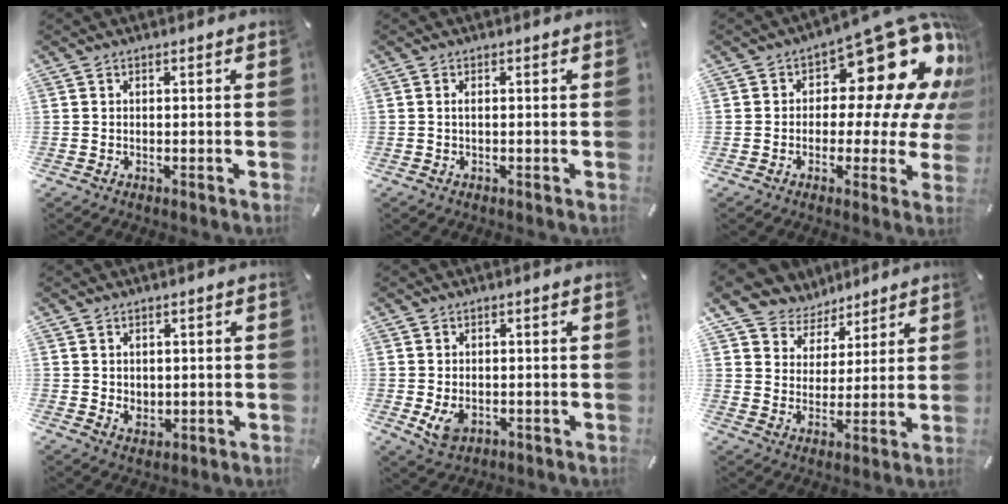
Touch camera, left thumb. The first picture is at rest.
{"total": 0.7, "force": [0.0, 0.1, 0.7], "torque": [-0.015, -0.002, 0.001]}
{"total": 20.3, "force": [8.9, 9.9, 15.3], "torque": [-0.206, -0.070, 0.149]}
{"total": 3.0, "force": [1.3, 2.7, 0.4], "torque": [0.005, -0.005, 0.024]}
{"total": 4.0, "force": [-0.5, 2.9, 2.6], "torque": [-0.042, -0.005, -0.010]}
{"total": 9.3, "force": [6.7, 6.4, 0.7], "torque": [-0.031, -0.052, 0.129]}